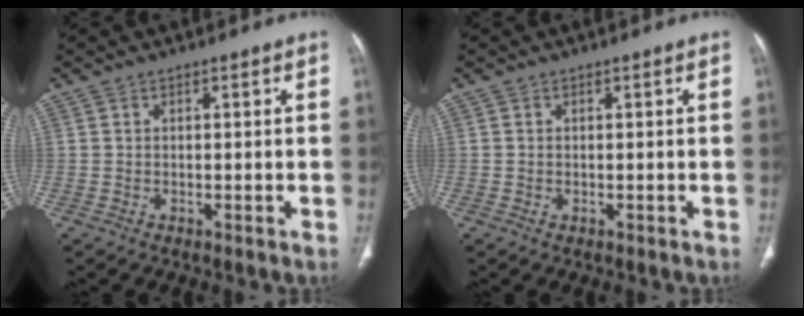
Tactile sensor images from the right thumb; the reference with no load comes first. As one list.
[{"total": 0.0}]